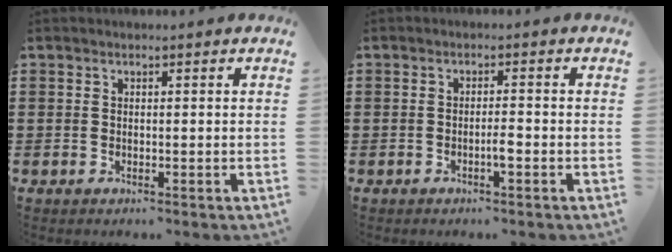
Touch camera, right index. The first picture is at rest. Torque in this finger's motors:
{"motor_torque": [0.80, 0.49, 0.05, 0.03]}